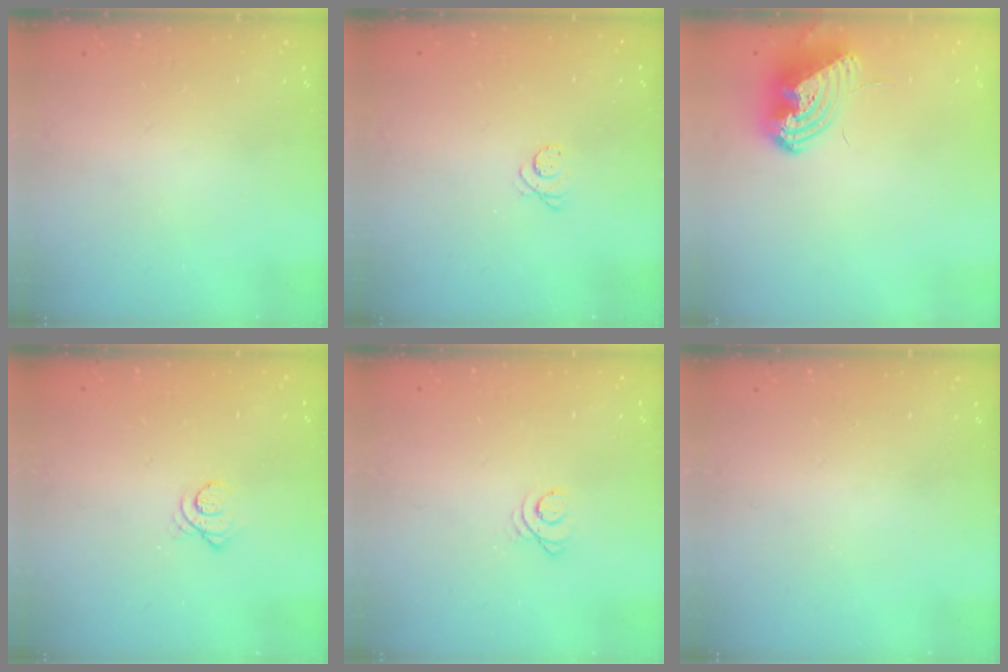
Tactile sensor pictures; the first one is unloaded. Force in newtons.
{"total": 2.8, "press": 2.7, "slide": 0.3}
{"total": 10.0, "press": 10.0, "slide": 1.0}
{"total": 3.2, "press": 3.2, "slide": 0.7}
{"total": 2.4, "press": 2.4, "slide": 0.3}
{"total": 0.0}